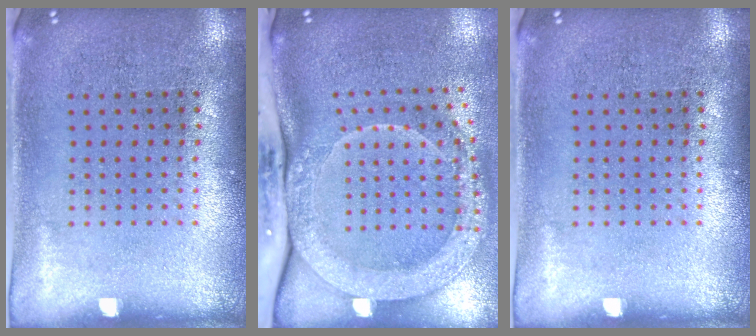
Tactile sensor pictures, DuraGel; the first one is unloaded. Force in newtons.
{"total": 2.7, "press": 2.3, "slide": 1.5}
{"total": 0.0}